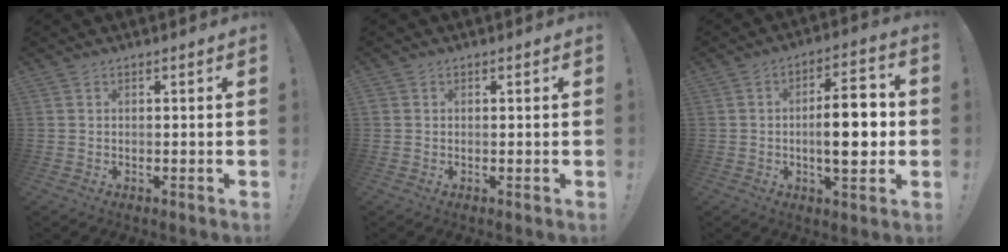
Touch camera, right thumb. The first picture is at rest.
{"total": 0.7, "force": [0.2, 0.7, 0.0], "torque": [-0.008, 0.005, 0.005]}
{"total": 13.4, "force": [-1.0, 4.7, 12.5], "torque": [-0.181, 0.005, -0.025]}